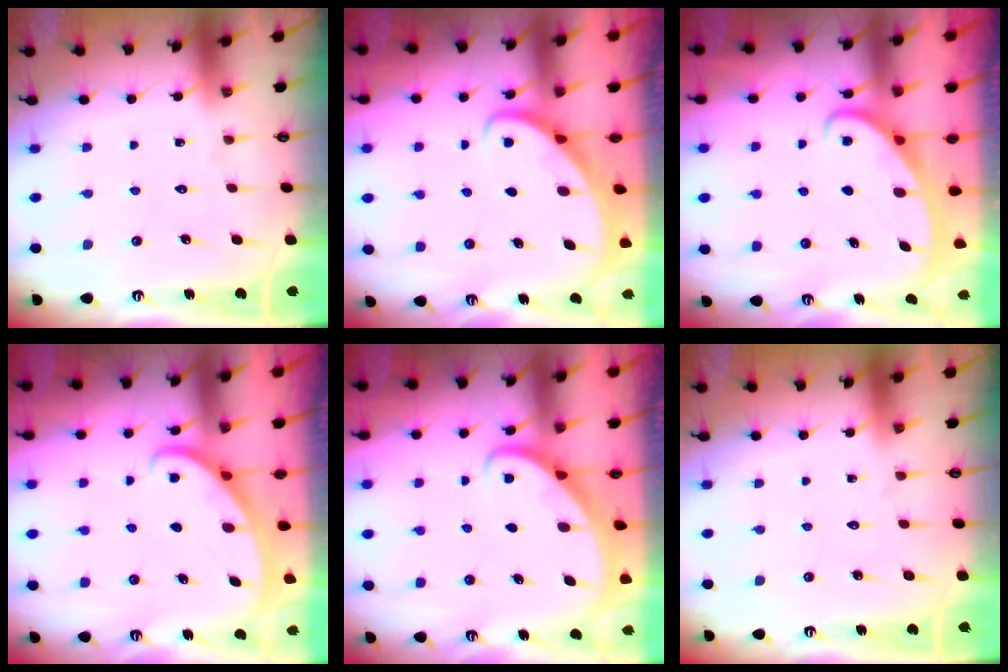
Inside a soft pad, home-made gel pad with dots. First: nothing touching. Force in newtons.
{"total": 2.8, "press": 2.8, "slide": 0.3}
{"total": 2.5, "press": 2.5, "slide": 0.4}
{"total": 2.9, "press": 2.9, "slide": 0.1}
{"total": 2.8, "press": 2.8, "slide": 0.1}
{"total": 0.0}